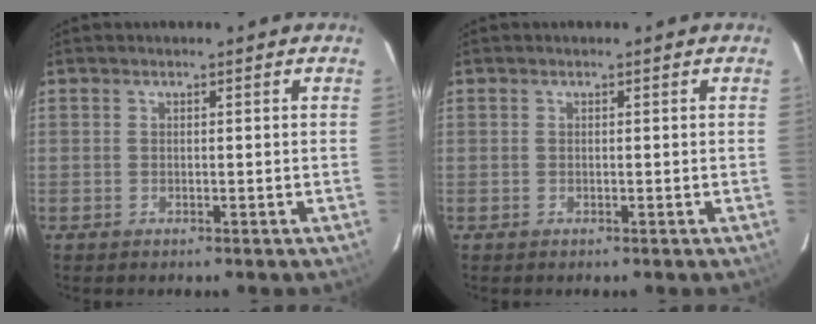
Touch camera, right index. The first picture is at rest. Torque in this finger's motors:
{"motor_torque": [0.00, 0.00, 0.03, 0.01]}